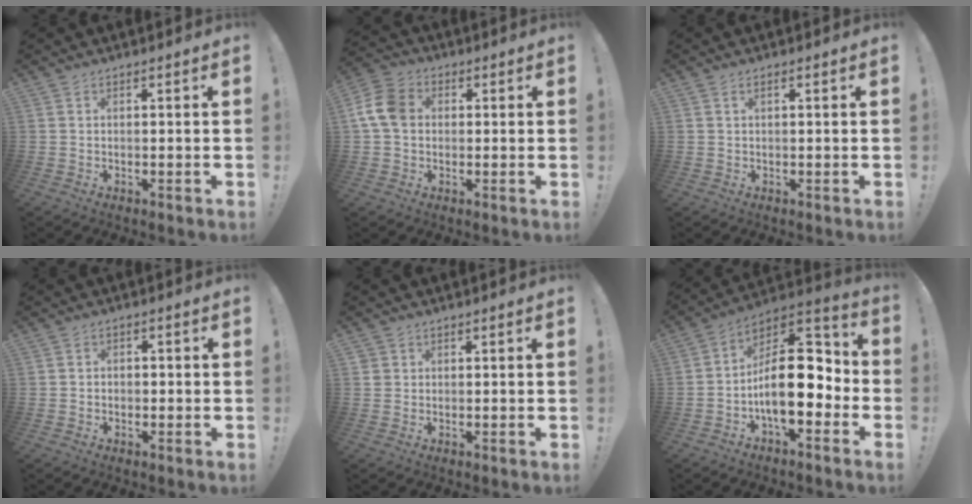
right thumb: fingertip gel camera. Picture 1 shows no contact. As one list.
[{"total": 10.3, "force": [1.2, 7.8, 6.6], "torque": [-0.128, 0.014, 0.028]}, {"total": 1.0, "force": [0.3, 0.2, 0.9], "torque": [-0.025, 0.004, 0.005]}, {"total": 2.3, "force": [-1.3, 1.6, 0.9], "torque": [-0.016, 0.010, -0.024]}, {"total": 1.8, "force": [0.8, 1.6, 0.3], "torque": [-0.003, 0.000, 0.014]}, {"total": 19.9, "force": [-2.1, 10.5, 16.8], "torque": [-0.266, 0.012, -0.027]}]